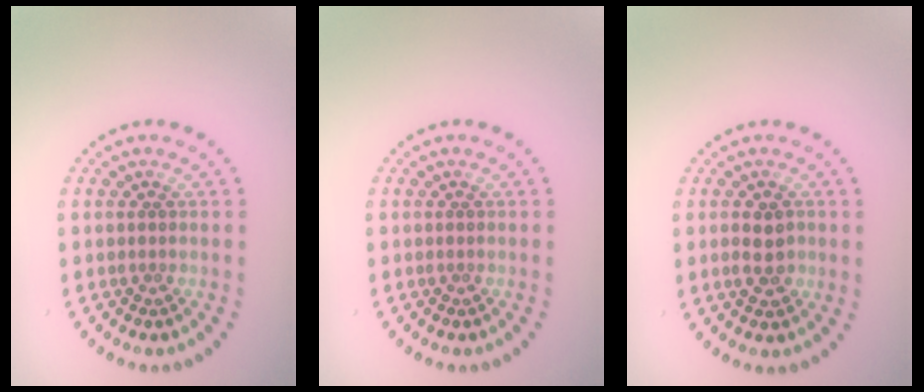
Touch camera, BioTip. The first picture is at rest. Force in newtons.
{"total": 0.0}
{"total": 2.4, "press": 2.3, "slide": 0.4}